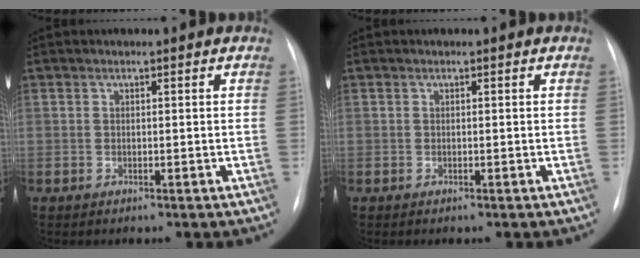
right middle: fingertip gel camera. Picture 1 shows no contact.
{"total": 0.0}